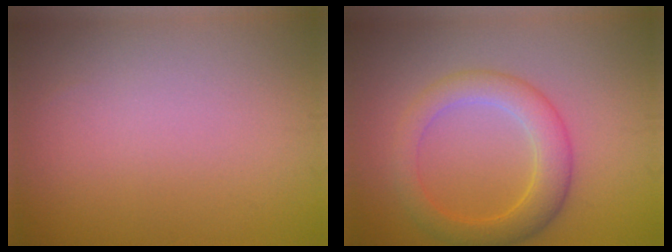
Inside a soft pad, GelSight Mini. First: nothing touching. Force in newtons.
{"total": 4.4, "press": 4.4, "slide": 0.1}